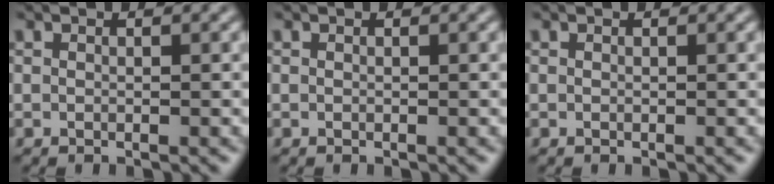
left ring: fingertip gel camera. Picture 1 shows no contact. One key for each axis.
{"total": 0.0}
{"total": 0.0}